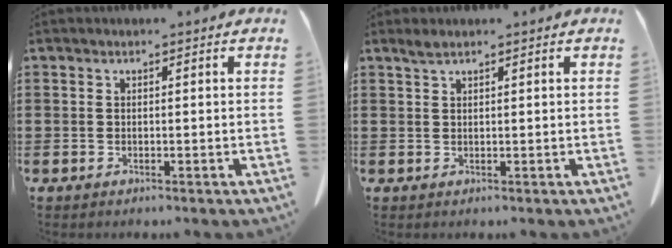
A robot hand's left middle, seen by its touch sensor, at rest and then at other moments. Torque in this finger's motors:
{"motor_torque": [0.09, -0.02, 0.00, 0.00]}